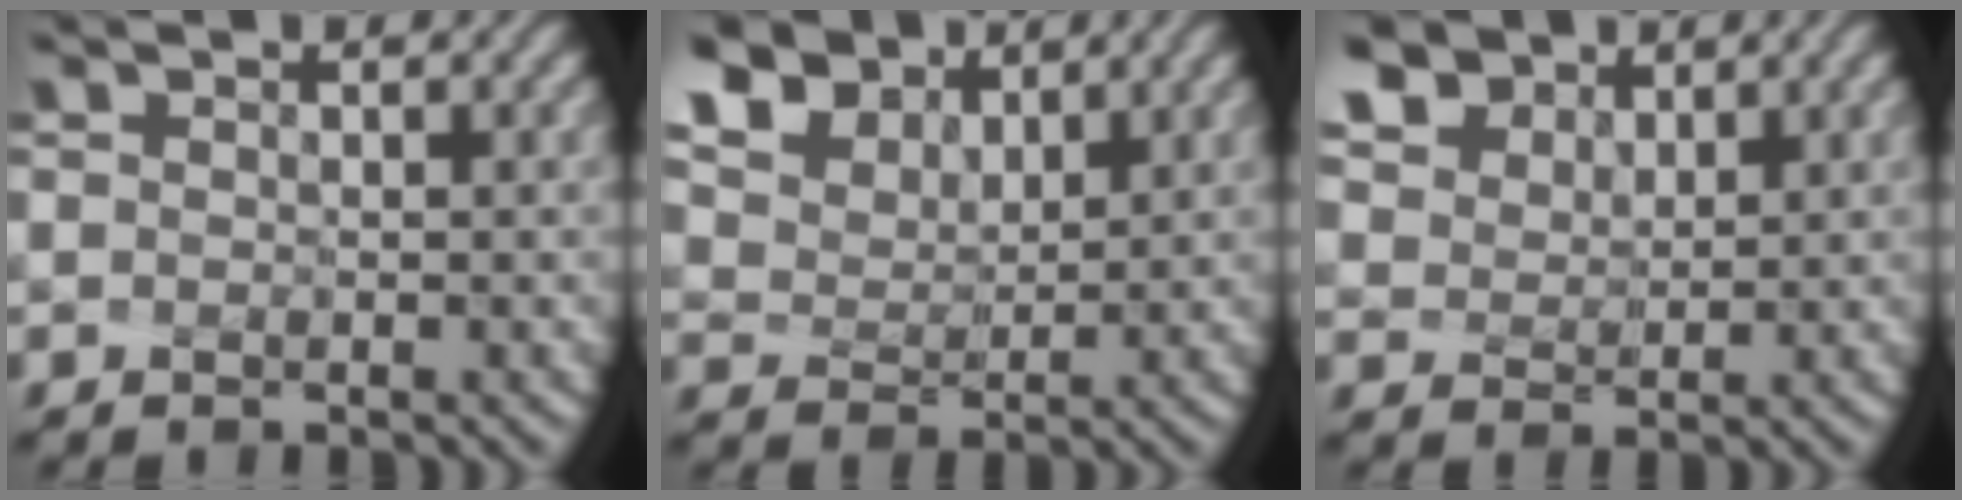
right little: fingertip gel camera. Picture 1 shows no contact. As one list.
[{"total": 8.8, "force": [6.2, 5.4, 3.3], "torque": [-0.118, 0.023, 0.117]}, {"total": 6.8, "force": [4.8, 4.3, 2.1], "torque": [-0.095, 0.007, 0.096]}]